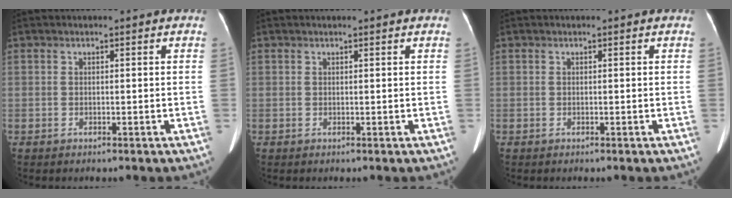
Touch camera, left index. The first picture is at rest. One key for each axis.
{"total": 1.1, "fx": 1.0, "fy": -0.1, "fz": 0.5, "tx": -0.006, "ty": 0.013, "tz": 0.017}
{"total": 0.0}